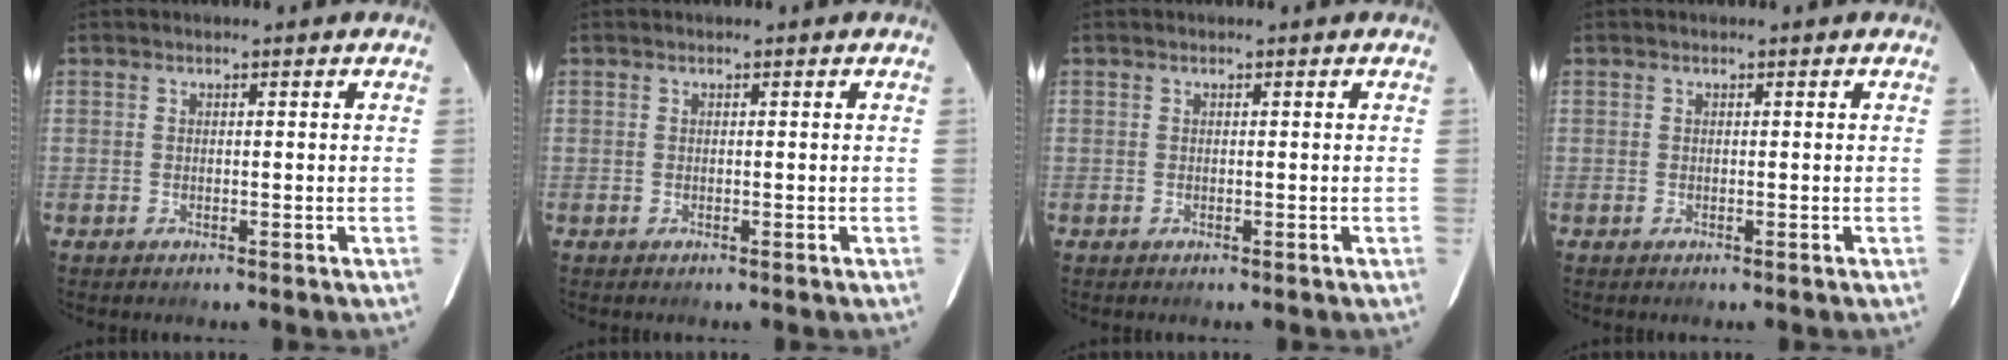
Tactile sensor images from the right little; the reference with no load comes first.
{"total": 0.0}
{"total": 0.0}
{"total": 0.0}